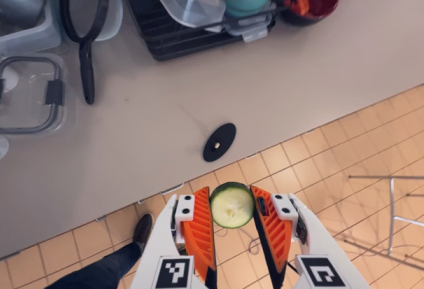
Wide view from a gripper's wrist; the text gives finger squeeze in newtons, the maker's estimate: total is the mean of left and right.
{"total": 9.8, "left": 10.0, "right": 9.7}